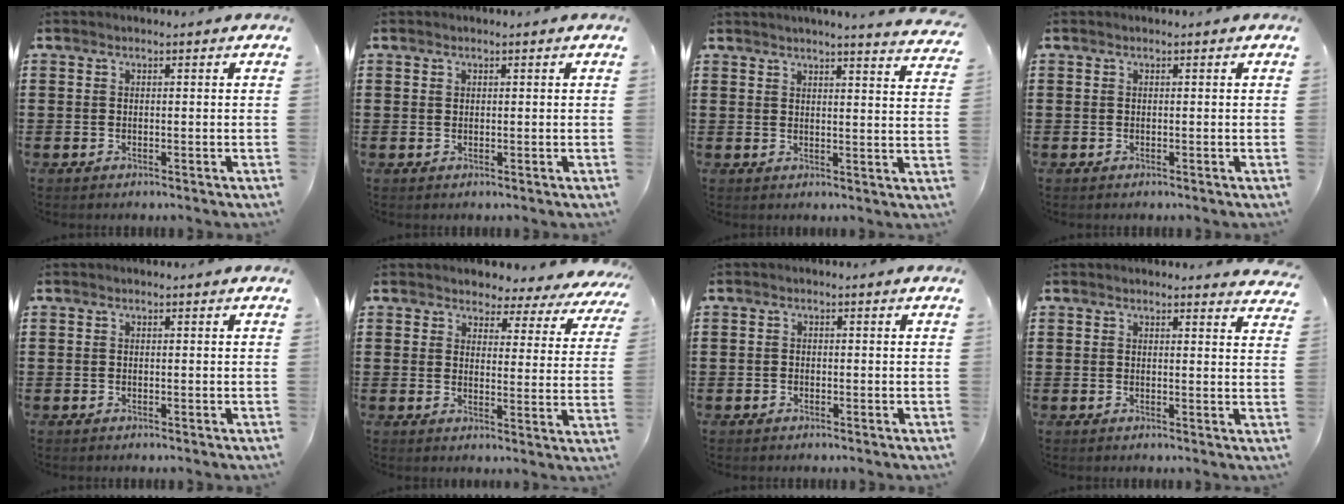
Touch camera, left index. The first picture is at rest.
{"total": 0.5, "force": [0.3, 0.4, 0.2], "torque": [-0.005, 0.002, 0.007]}
{"total": 3.4, "force": [3.2, -1.0, 0.7], "torque": [-0.025, -0.019, 0.055]}
{"total": 0.0}
{"total": 0.0}
{"total": 3.6, "force": [3.4, 1.2, 0.4], "torque": [-0.024, -0.025, 0.054]}
{"total": 0.8, "force": [-0.6, 0.5, 0.0], "torque": [-0.003, 0.002, -0.015]}
{"total": 1.8, "force": [1.7, 0.1, 0.4], "torque": [-0.004, -0.004, 0.031]}